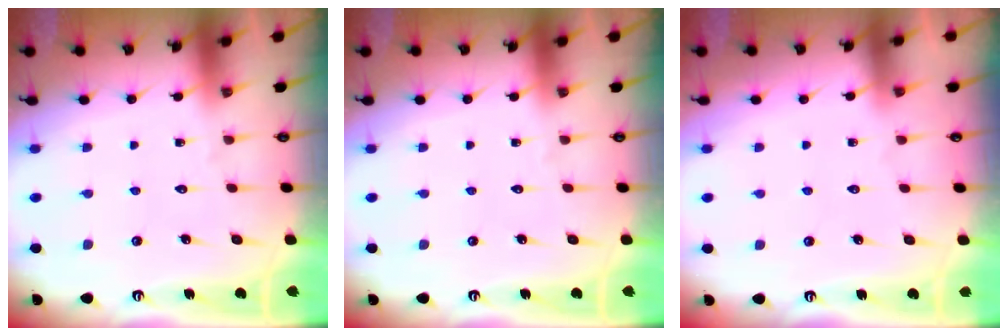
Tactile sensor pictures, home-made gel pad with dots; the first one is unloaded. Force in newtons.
{"total": 0.0}
{"total": 1.6, "press": 1.5, "slide": 0.3}